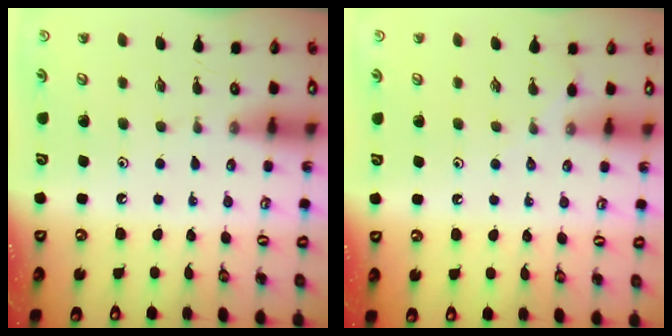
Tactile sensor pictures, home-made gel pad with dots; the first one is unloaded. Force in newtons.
{"total": 4.9, "press": 4.8, "slide": 0.8}